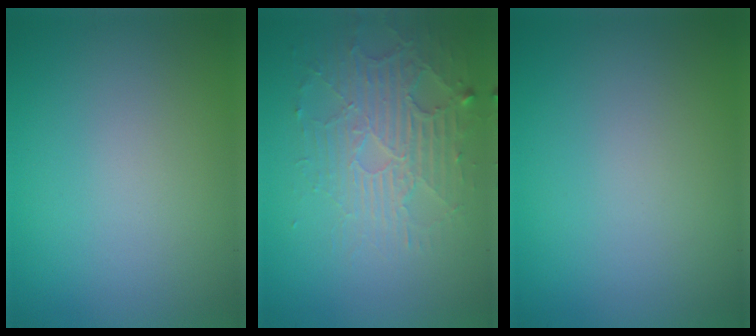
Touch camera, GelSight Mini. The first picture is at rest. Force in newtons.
{"total": 3.8, "press": 3.4, "slide": 1.8}
{"total": 0.0}